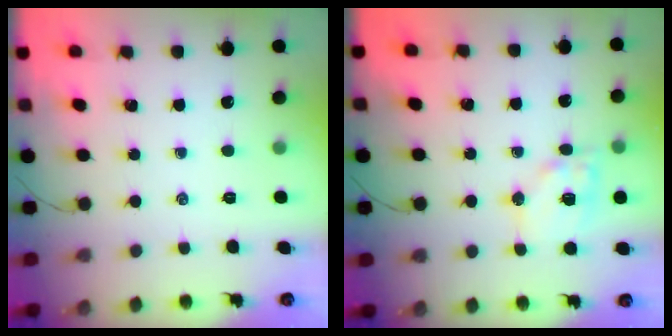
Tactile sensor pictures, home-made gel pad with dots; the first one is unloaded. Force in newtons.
{"total": 11.4, "press": 11.3, "slide": 1.9}